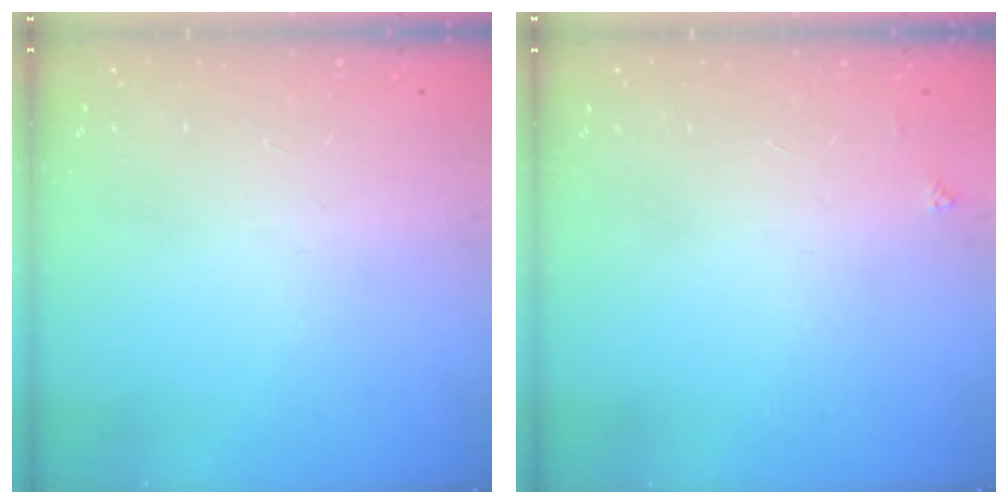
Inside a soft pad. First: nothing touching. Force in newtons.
{"total": 2.0, "press": 2.0, "slide": 0.3}